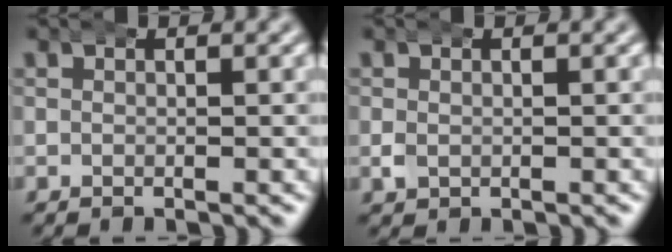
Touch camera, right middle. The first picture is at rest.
{"total": 0.9, "force": [-0.1, 0.8, 0.4], "torque": [-0.010, 0.001, 0.000]}